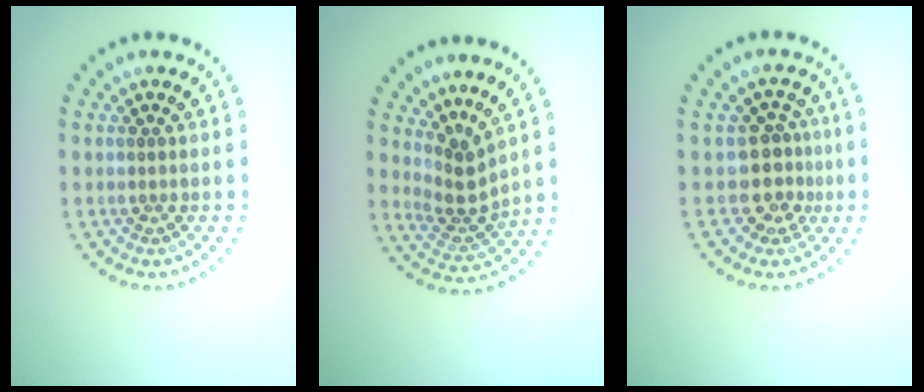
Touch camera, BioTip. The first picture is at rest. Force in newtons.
{"total": 2.9, "press": 2.0, "slide": 2.1}
{"total": 2.8, "press": 2.1, "slide": 1.9}